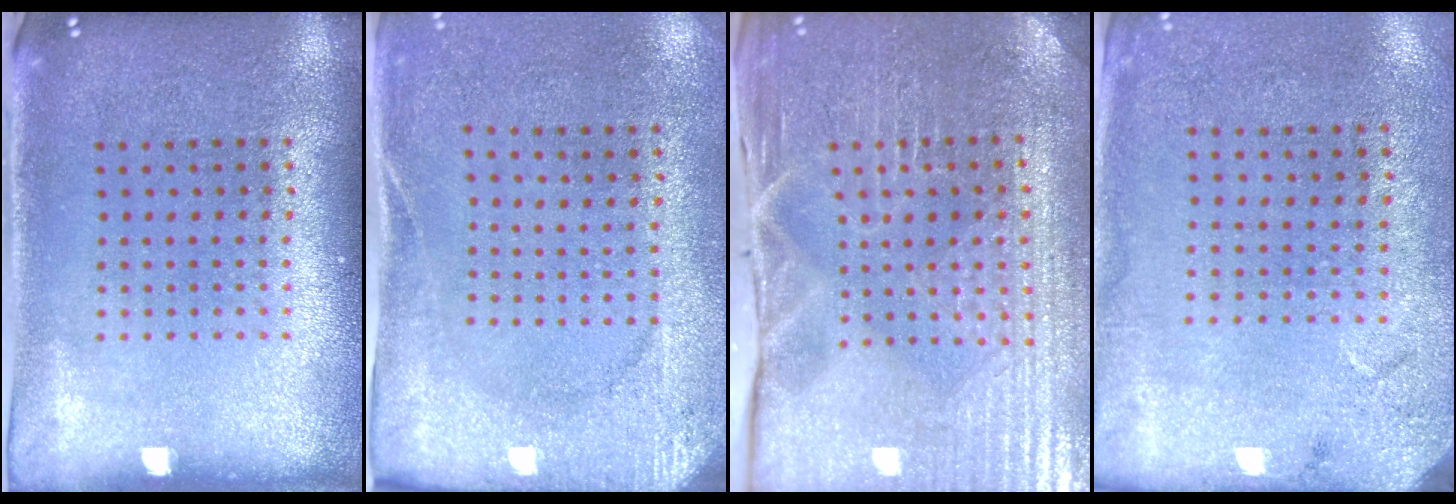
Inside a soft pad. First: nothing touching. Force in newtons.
{"total": 2.7, "press": 2.2, "slide": 1.7}
{"total": 4.0, "press": 4.0, "slide": 0.5}
{"total": 2.7, "press": 2.2, "slide": 1.6}